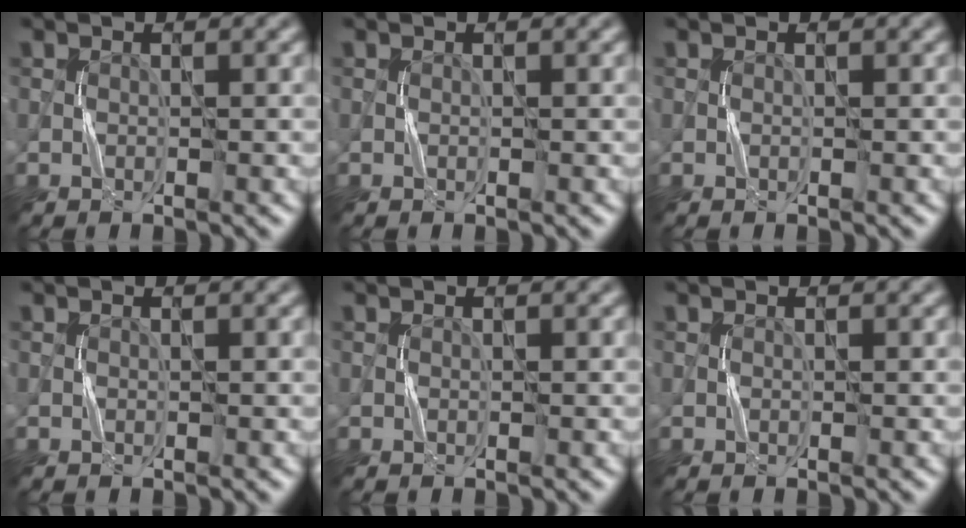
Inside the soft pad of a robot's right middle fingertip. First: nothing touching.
{"total": 0.0}
{"total": 0.0}
{"total": 0.0}
{"total": 0.0}
{"total": 0.0}